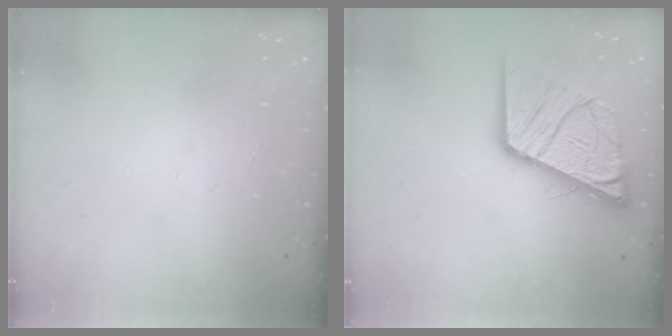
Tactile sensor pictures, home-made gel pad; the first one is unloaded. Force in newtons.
{"total": 17.7, "press": 17.6, "slide": 2.1}